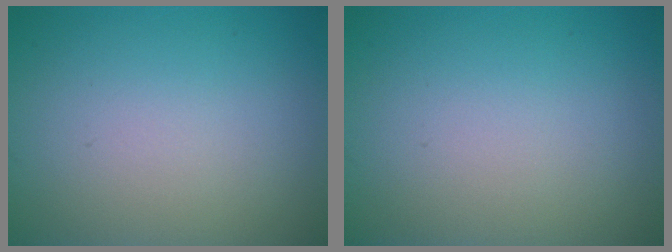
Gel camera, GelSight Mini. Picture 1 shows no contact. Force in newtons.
{"total": 0.0}